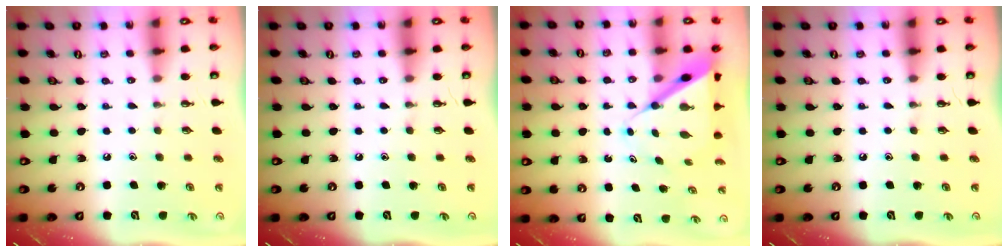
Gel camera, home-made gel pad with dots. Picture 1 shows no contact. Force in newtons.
{"total": 0.0}
{"total": 9.0, "press": 9.0, "slide": 0.7}
{"total": 0.0}